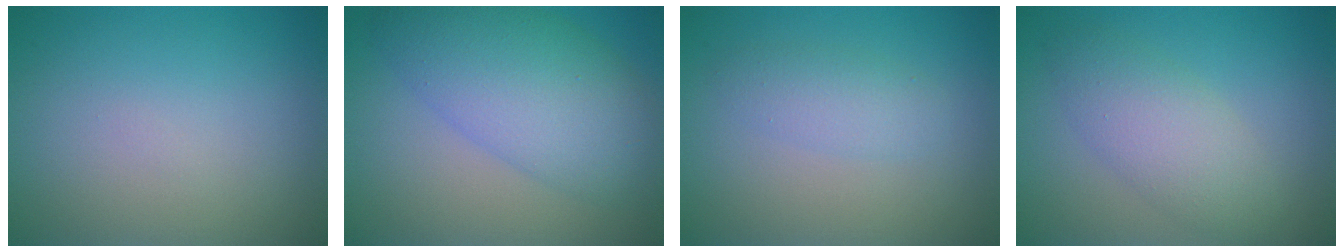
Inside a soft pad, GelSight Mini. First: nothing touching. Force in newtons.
{"total": 8.0, "press": 8.0, "slide": 0.3}
{"total": 2.2, "press": 2.2, "slide": 0.1}
{"total": 4.0, "press": 4.0, "slide": 0.2}